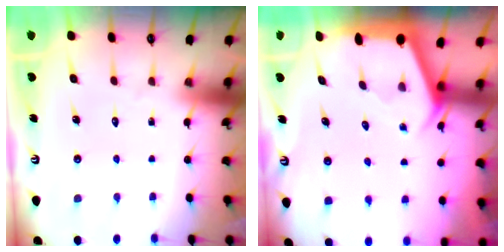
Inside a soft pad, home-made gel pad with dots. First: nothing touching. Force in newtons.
{"total": 2.2, "press": 2.2, "slide": 0.3}